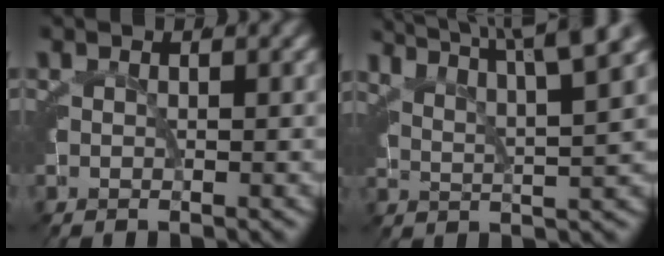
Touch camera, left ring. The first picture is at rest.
{"total": 9.0, "force": [6.4, 3.6, 5.1], "torque": [-0.056, 0.037, 0.080]}